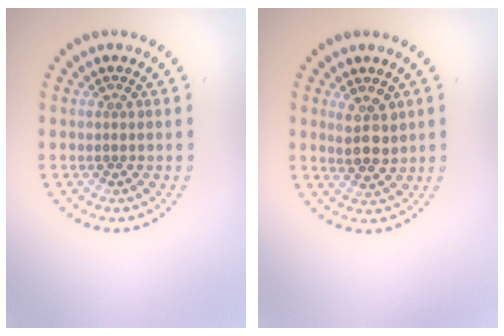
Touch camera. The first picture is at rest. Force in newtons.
{"total": 2.6, "press": 2.4, "slide": 1.1}